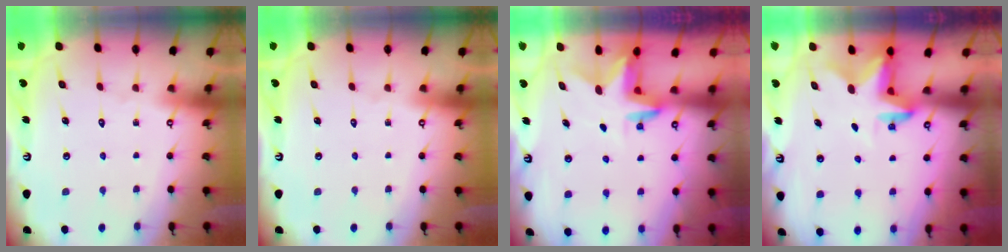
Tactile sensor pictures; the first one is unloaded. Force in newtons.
{"total": 0.0}
{"total": 2.7, "press": 2.7, "slide": 0.1}
{"total": 2.6, "press": 2.5, "slide": 0.5}